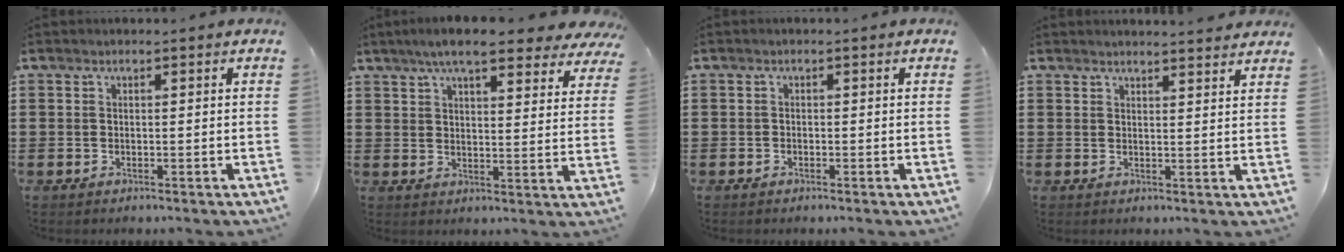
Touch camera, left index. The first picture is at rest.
{"total": 8.0, "force": [6.7, 1.0, 4.2], "torque": [-0.085, -0.019, 0.117]}
{"total": 0.6, "force": [-0.5, 0.3, 0.1], "torque": [-0.004, 0.001, -0.010]}
{"total": 2.4, "force": [2.4, -0.3, 0.3], "torque": [-0.012, -0.006, 0.046]}